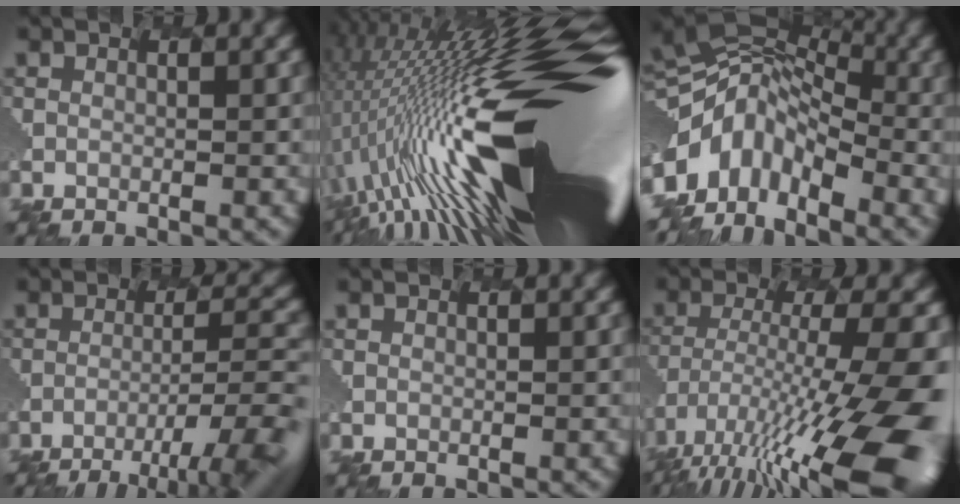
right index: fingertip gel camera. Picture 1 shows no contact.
{"total": 19.6, "force": [-1.6, 5.4, 18.8], "torque": [-0.335, -0.004, -0.046]}
{"total": 5.8, "force": [-3.5, 3.9, 2.5], "torque": [-0.058, 0.010, -0.085]}
{"total": 9.7, "force": [-6.8, 1.6, 6.8], "torque": [-0.105, 0.001, -0.090]}
{"total": 0.0}
{"total": 13.7, "force": [-7.1, 2.9, 11.3], "torque": [-0.221, -0.007, -0.115]}